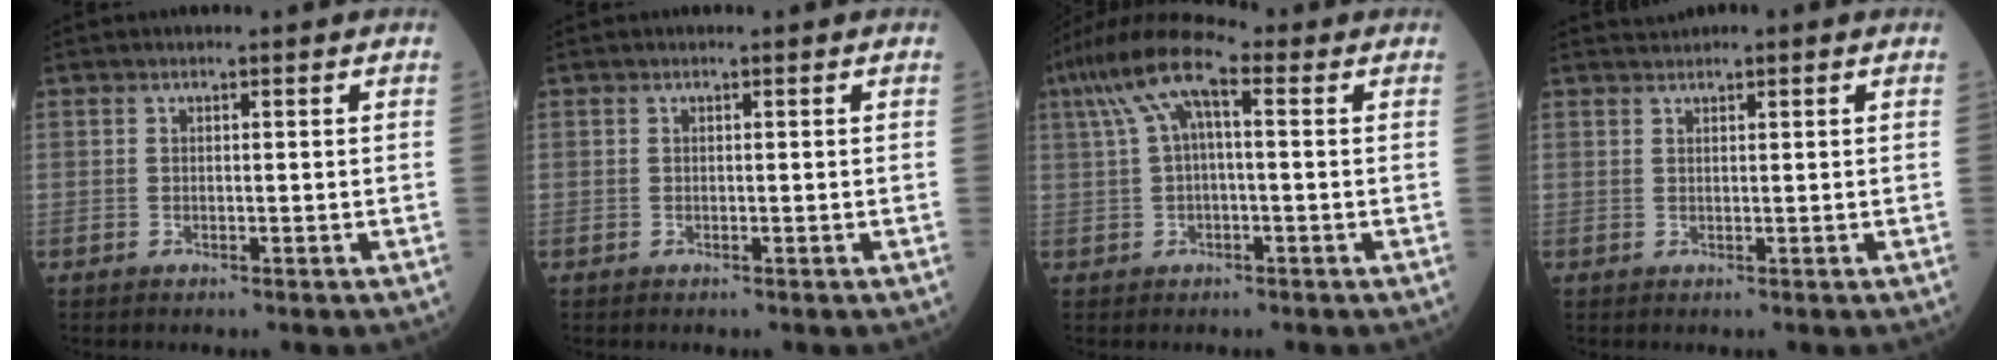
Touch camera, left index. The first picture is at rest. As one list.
[{"total": 0.0}, {"total": 9.1, "force": [3.1, 2.3, 8.2], "torque": [-0.167, 0.047, 0.054]}, {"total": 0.9, "force": [0.9, 0.0, 0.2], "torque": [-0.008, 0.018, 0.018]}]